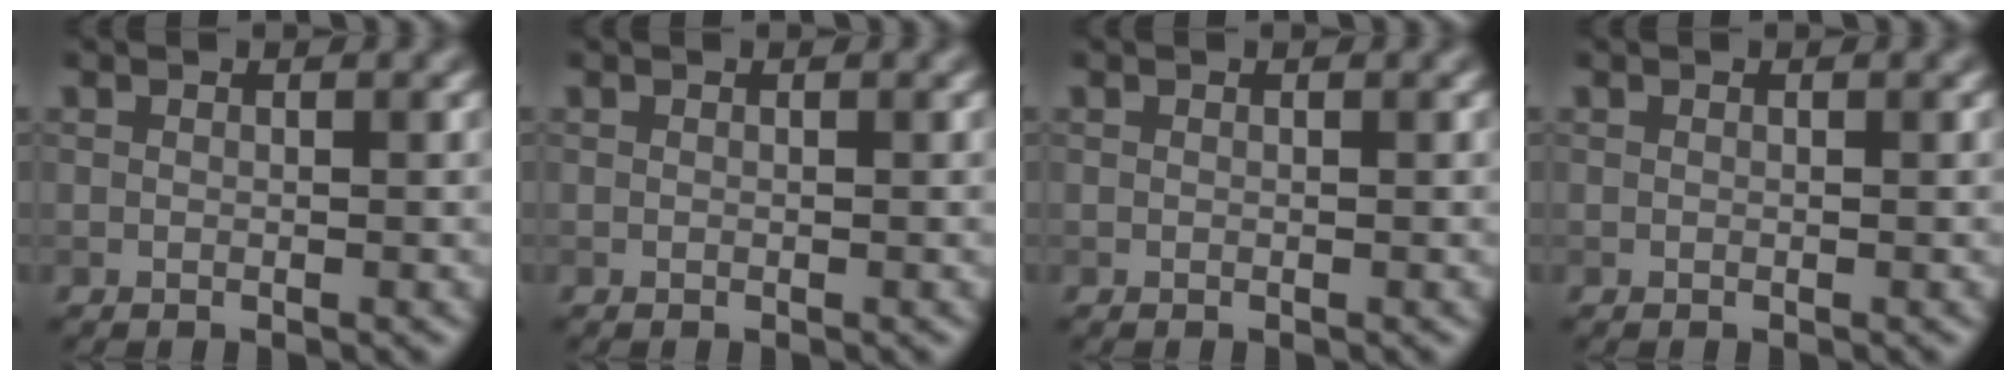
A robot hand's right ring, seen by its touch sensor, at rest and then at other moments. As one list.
[{"total": 0.0}, {"total": 0.0}, {"total": 0.0}]